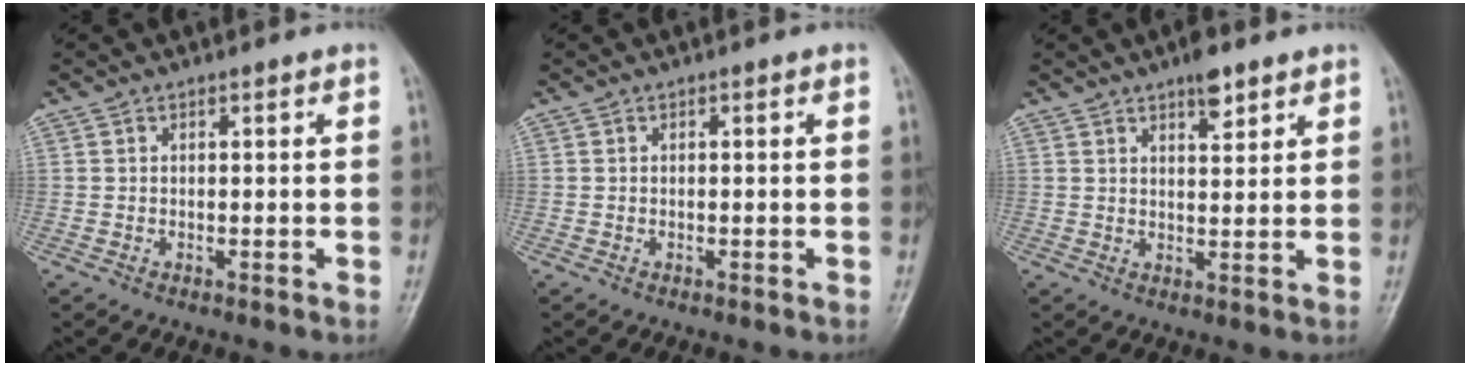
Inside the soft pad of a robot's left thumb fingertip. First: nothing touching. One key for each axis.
{"total": 0.0}
{"total": 4.6, "fx": 3.2, "fy": 1.7, "fz": 2.9, "tx": -0.030, "ty": -0.019, "tz": 0.049}